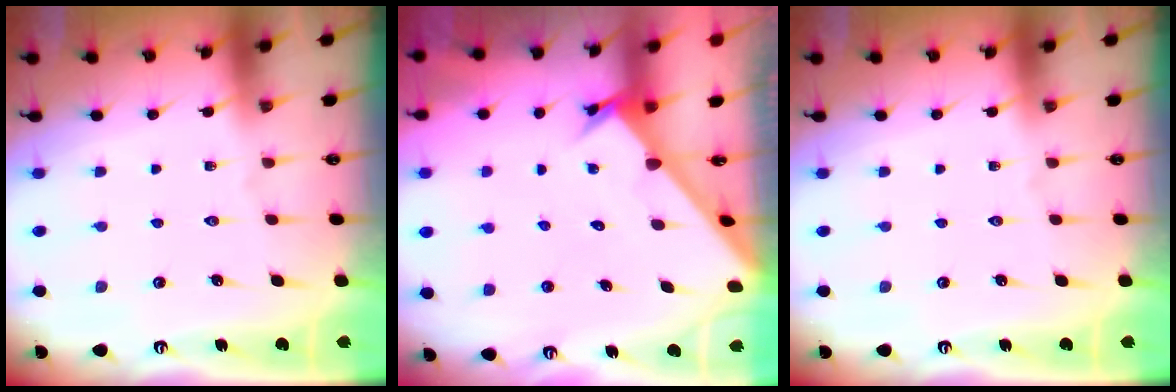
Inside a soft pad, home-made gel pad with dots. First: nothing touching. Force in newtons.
{"total": 2.3, "press": 2.3, "slide": 0.1}
{"total": 0.0}